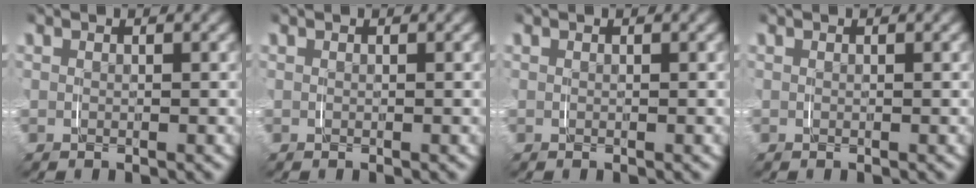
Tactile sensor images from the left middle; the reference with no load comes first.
{"total": 0.0}
{"total": 0.0}
{"total": 0.0}